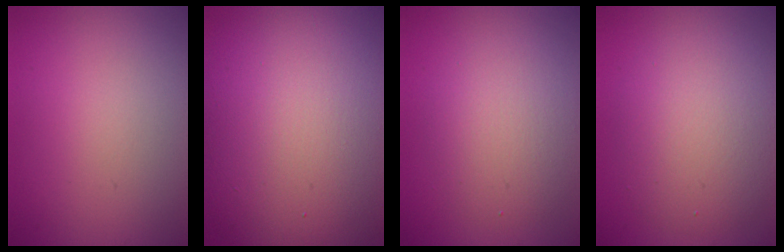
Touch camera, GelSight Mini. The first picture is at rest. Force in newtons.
{"total": 16.5, "press": 16.5, "slide": 0.7}
{"total": 3.9, "press": 3.9, "slide": 0.0}
{"total": 5.5, "press": 5.5, "slide": 0.6}